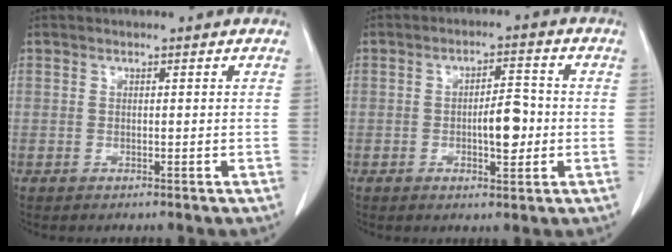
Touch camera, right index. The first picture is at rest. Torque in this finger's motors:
{"motor_torque": [0.89, -0.28, 0.16, 0.07]}